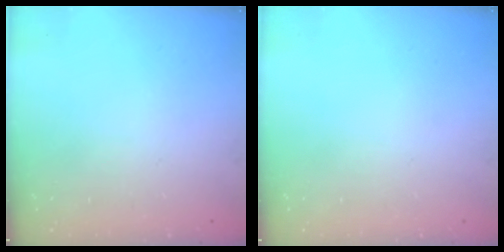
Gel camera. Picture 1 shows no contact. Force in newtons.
{"total": 0.0}